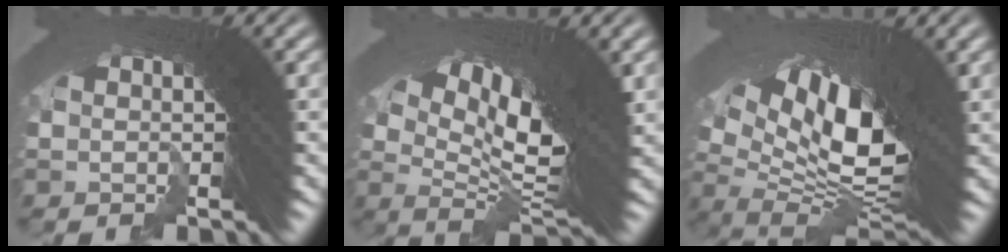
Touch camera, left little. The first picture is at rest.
{"total": 11.5, "force": [2.5, 5.7, 9.6], "torque": [-0.158, -0.006, 0.038]}
{"total": 13.7, "force": [0.9, 7.8, 11.3], "torque": [-0.205, -0.040, 0.030]}